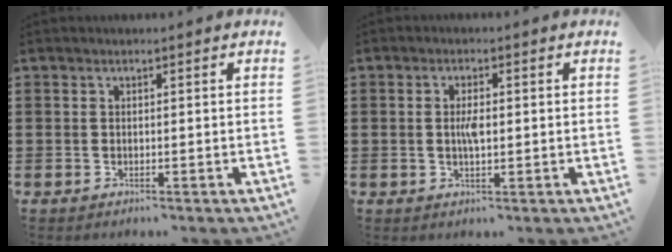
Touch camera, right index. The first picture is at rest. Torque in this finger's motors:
{"motor_torque": [0.14, 0.25, 0.12, 0.01]}